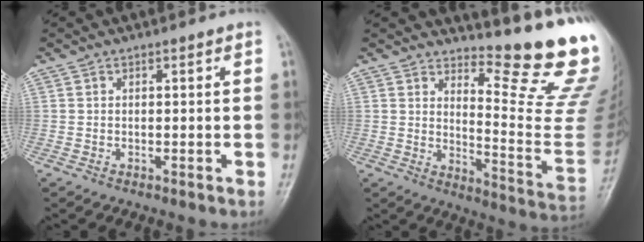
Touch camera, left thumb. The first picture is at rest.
{"total": 17.0, "force": [13.4, 2.8, 10.0], "torque": [-0.099, -0.166, 0.177]}